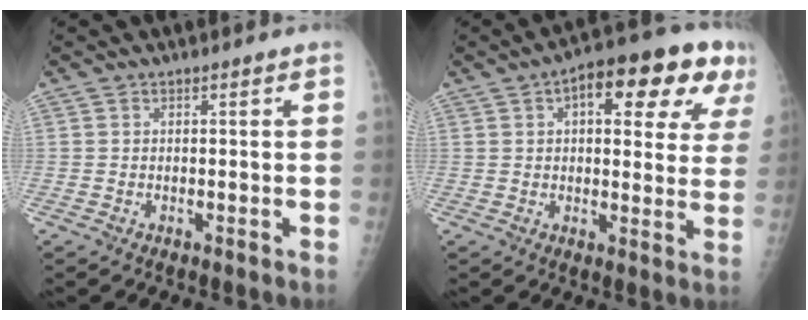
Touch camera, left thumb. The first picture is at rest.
{"total": 17.4, "force": [7.2, 7.2, 14.1], "torque": [-0.156, 0.013, 0.086]}